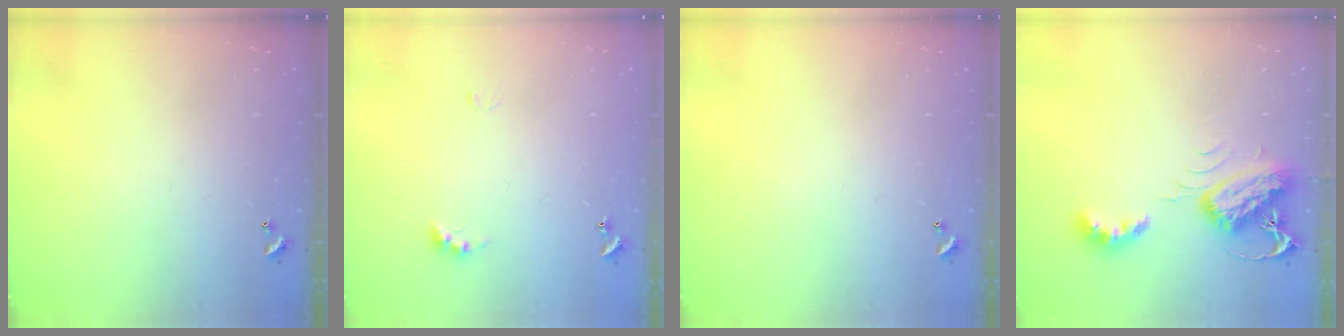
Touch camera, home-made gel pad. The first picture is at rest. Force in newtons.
{"total": 4.9, "press": 4.8, "slide": 0.7}
{"total": 0.0}
{"total": 7.7, "press": 7.7, "slide": 0.2}